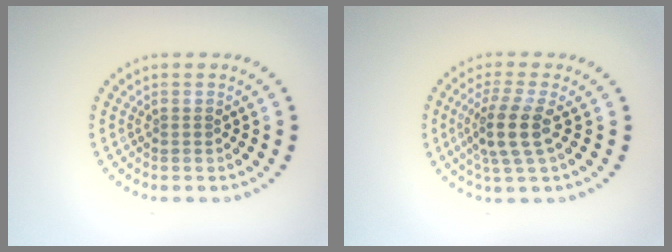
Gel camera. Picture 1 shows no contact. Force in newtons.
{"total": 3.7, "press": 3.0, "slide": 2.2}